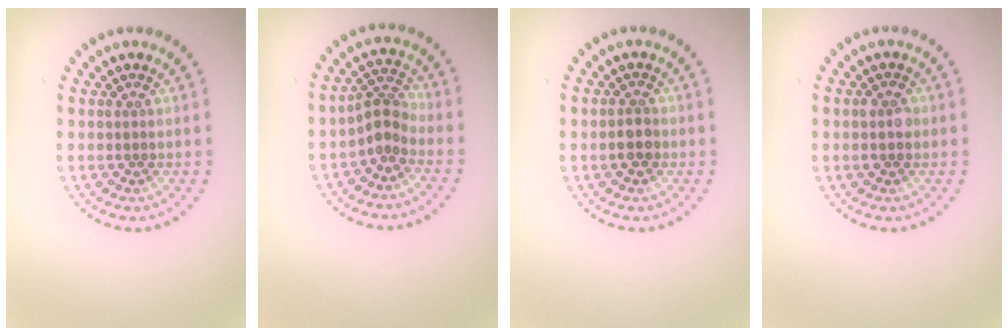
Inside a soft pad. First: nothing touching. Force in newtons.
{"total": 2.2, "press": 1.7, "slide": 1.5}
{"total": 1.7, "press": 1.6, "slide": 0.5}
{"total": 1.5, "press": 1.5, "slide": 0.1}